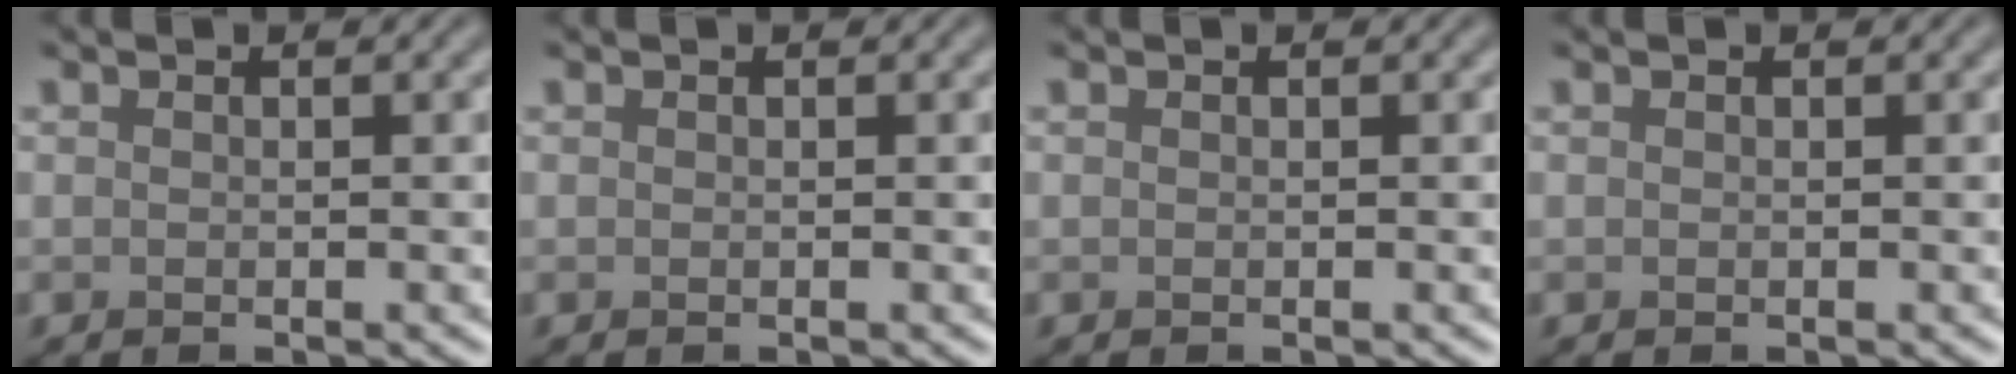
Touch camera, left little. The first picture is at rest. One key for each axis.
{"total": 0.0}
{"total": 0.0}
{"total": 0.0}